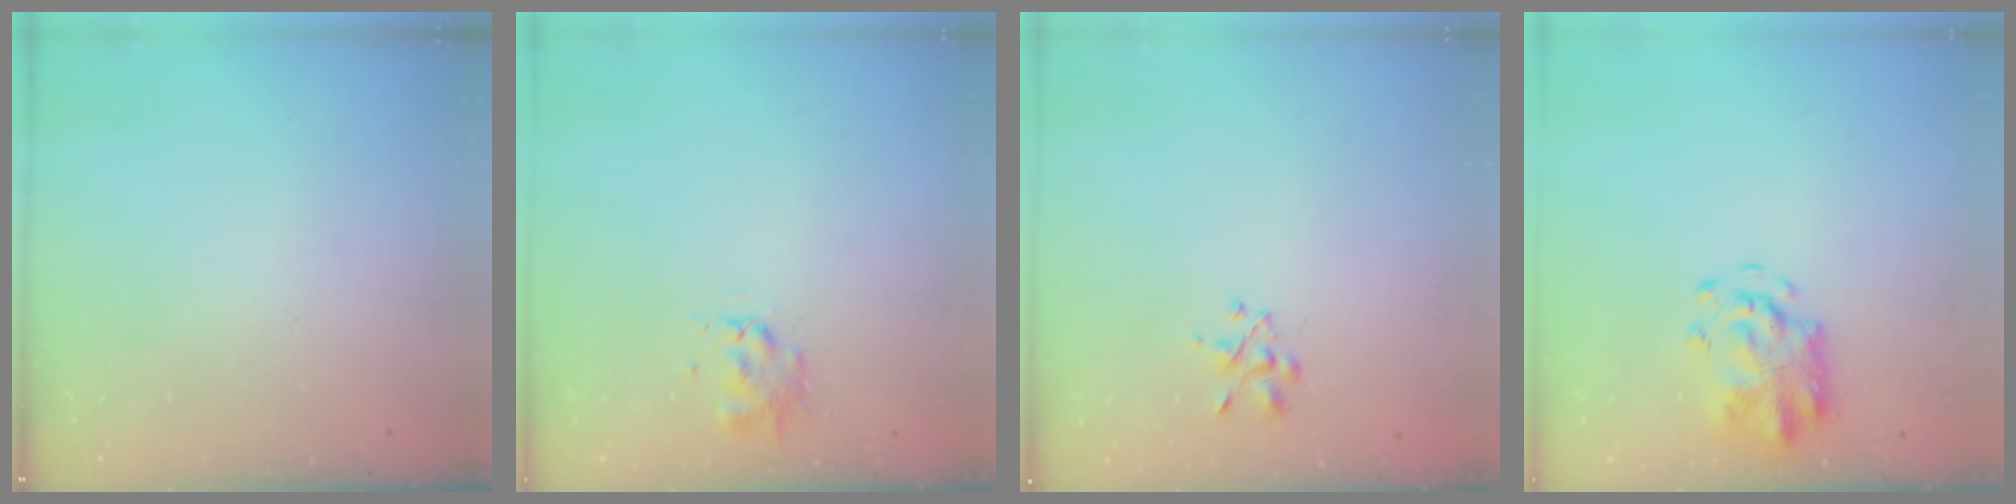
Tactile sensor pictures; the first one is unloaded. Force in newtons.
{"total": 0.9, "press": 0.8, "slide": 0.4}
{"total": 1.7, "press": 1.6, "slide": 0.7}
{"total": 4.7, "press": 4.4, "slide": 1.5}